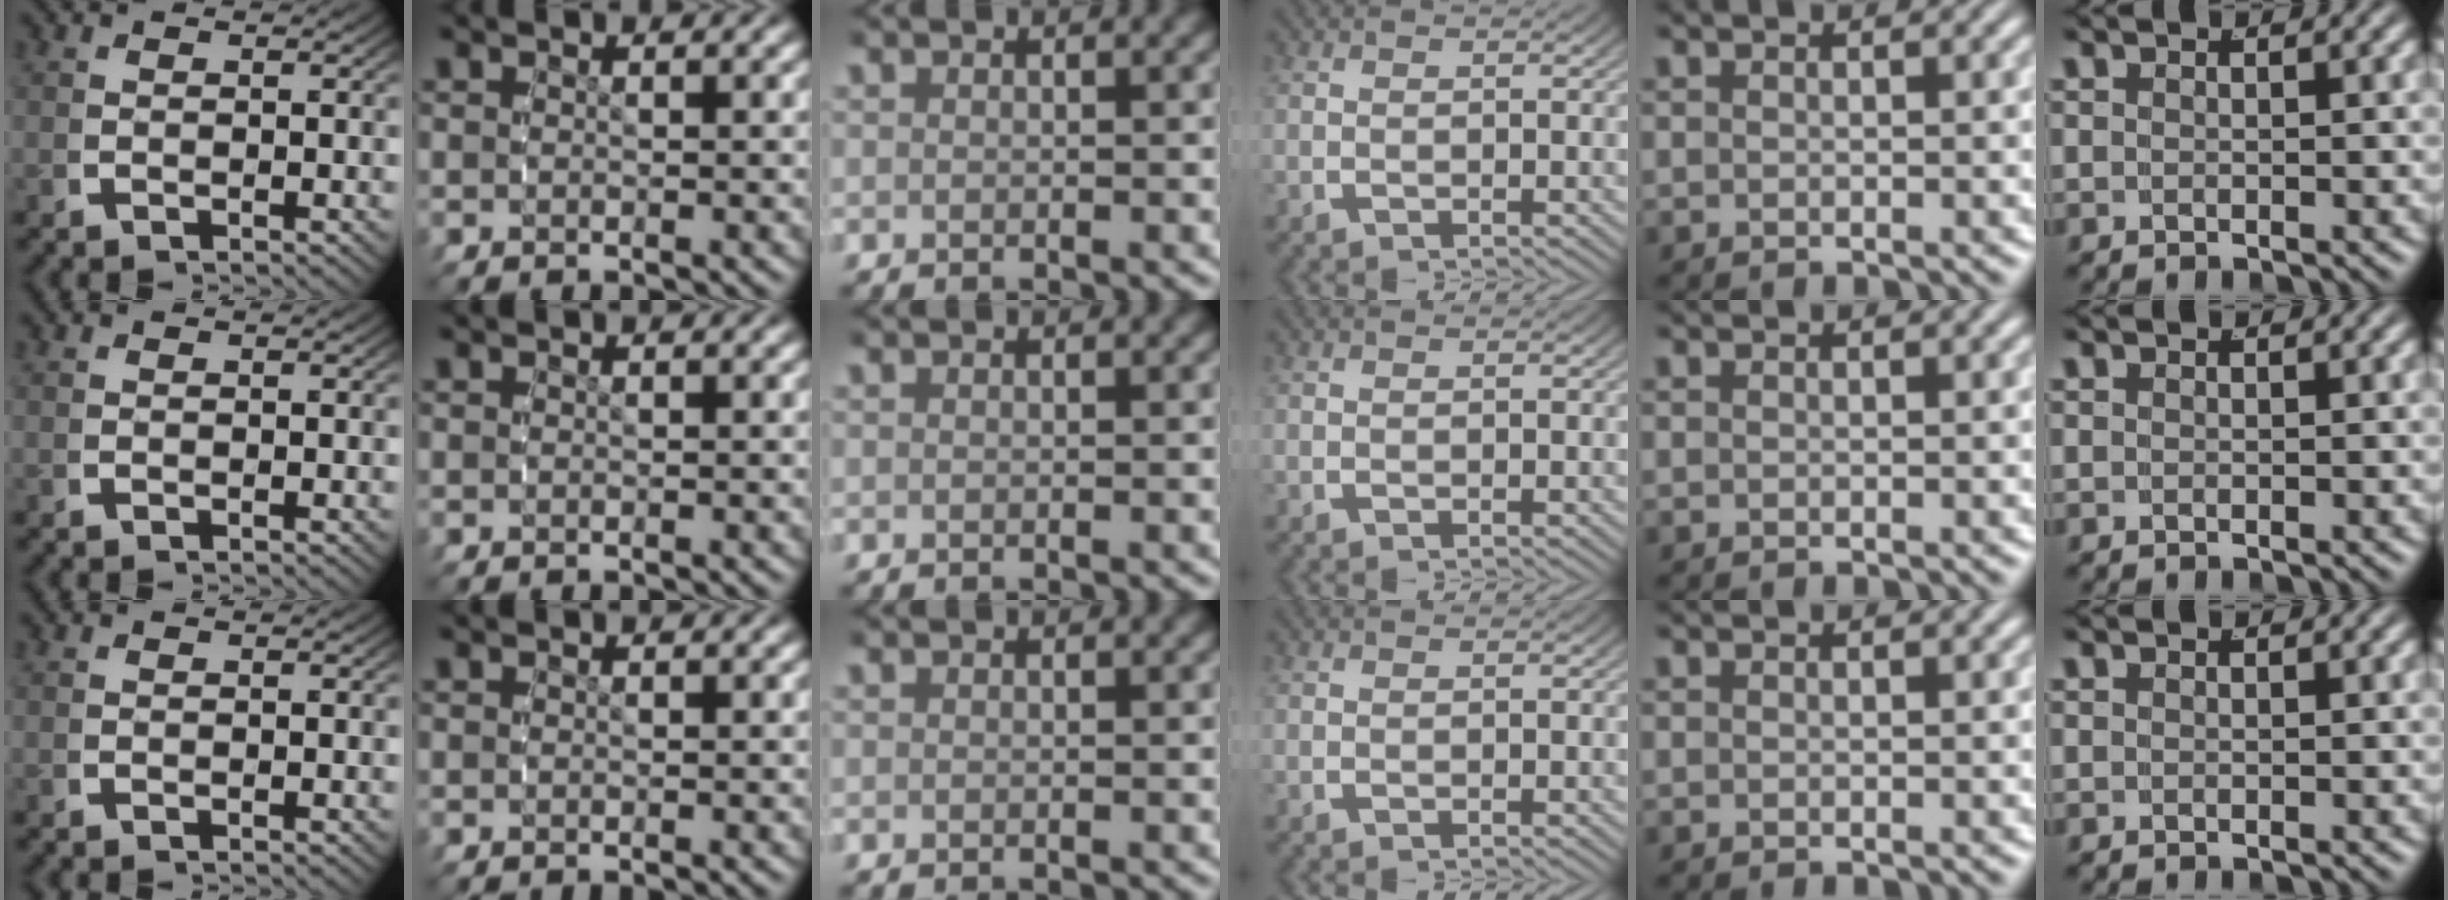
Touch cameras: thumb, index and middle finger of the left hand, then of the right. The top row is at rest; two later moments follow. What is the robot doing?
{"motion": "reach", "object": "backpack"}